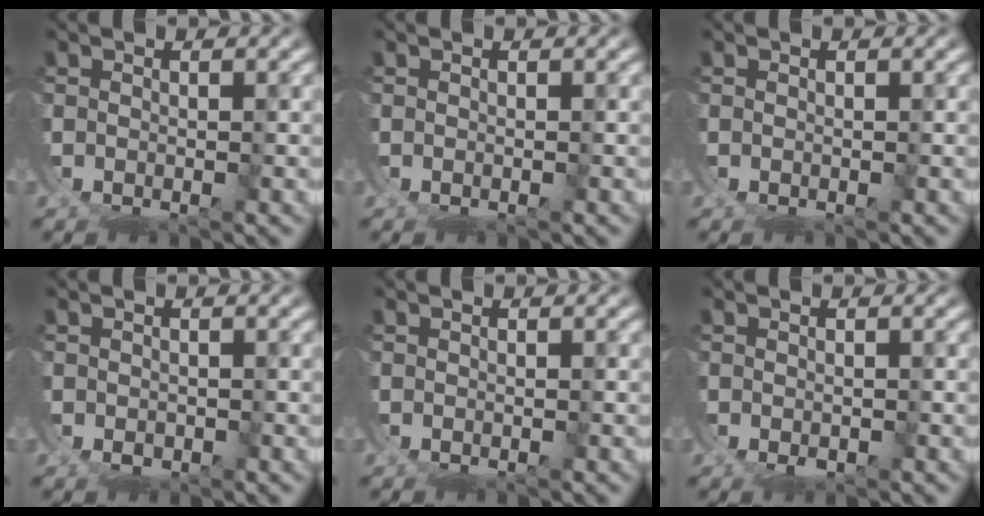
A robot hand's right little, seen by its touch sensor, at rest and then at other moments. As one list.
[{"total": 0.0}, {"total": 0.0}, {"total": 2.0, "force": [0.8, -1.5, -1.0], "torque": [0.024, 0.000, 0.017]}, {"total": 0.0}, {"total": 2.0, "force": [1.0, -1.7, -0.5], "torque": [0.019, 0.006, 0.018]}]